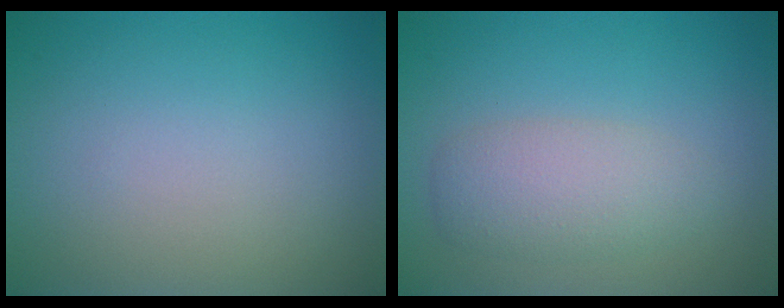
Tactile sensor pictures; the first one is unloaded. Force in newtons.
{"total": 3.4, "press": 3.3, "slide": 0.4}